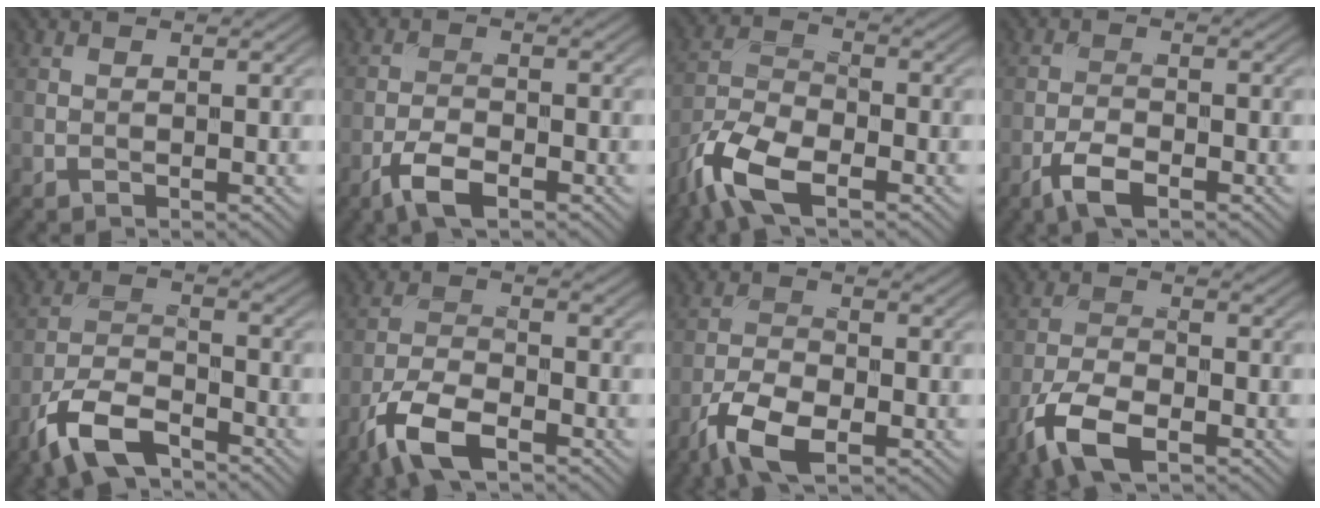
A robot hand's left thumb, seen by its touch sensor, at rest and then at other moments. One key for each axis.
{"total": 4.4, "fx": -2.7, "fy": 1.6, "fz": 3.1, "tx": -0.064, "ty": -0.002, "tz": -0.059}
{"total": 9.2, "fx": -5.9, "fy": 3.6, "fz": 6.1, "tx": -0.133, "ty": -0.013, "tz": -0.133}
{"total": 4.0, "fx": -2.5, "fy": 1.4, "fz": 2.8, "tx": -0.058, "ty": -0.002, "tz": -0.055}
{"total": 8.7, "fx": -6.0, "fy": 3.3, "fz": 5.3, "tx": -0.107, "ty": -0.007, "tz": -0.131}
{"total": 7.8, "fx": -5.0, "fy": 2.8, "fz": 5.3, "tx": -0.110, "ty": -0.004, "tz": -0.108}
{"total": 7.0, "fx": -4.2, "fy": 2.6, "fz": 4.9, "tx": -0.104, "ty": -0.004, "tz": -0.089}
{"total": 7.8, "fx": -4.6, "fy": 3.1, "fz": 5.4, "tx": -0.118, "ty": -0.007, "tz": -0.099}